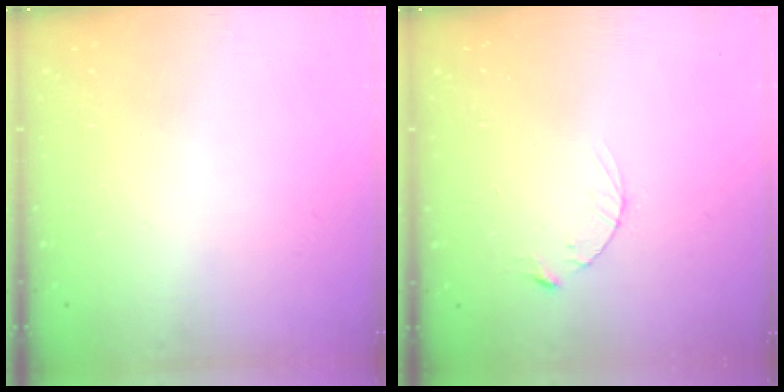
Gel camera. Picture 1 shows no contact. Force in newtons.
{"total": 2.5, "press": 2.5, "slide": 0.4}